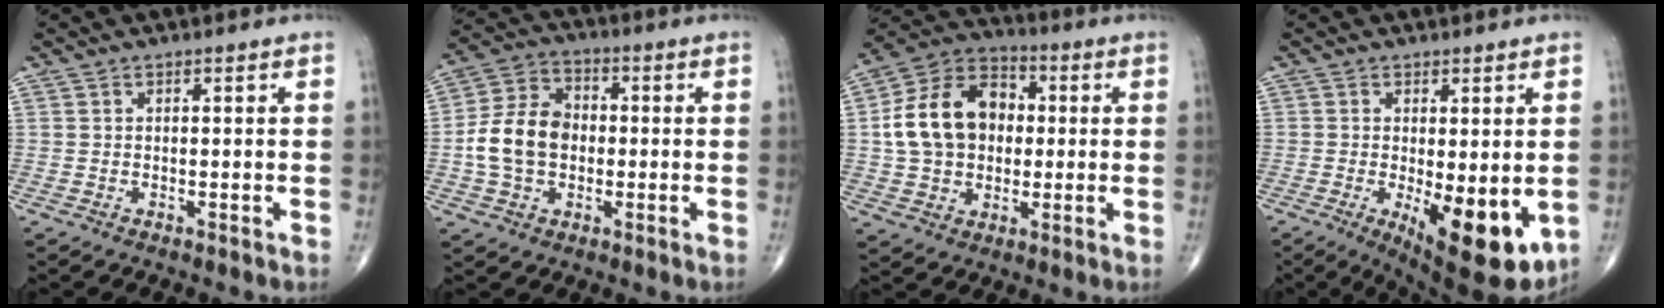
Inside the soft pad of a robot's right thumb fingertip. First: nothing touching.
{"total": 11.7, "force": [-1.0, 8.6, 7.8], "torque": [-0.135, 0.030, -0.026]}
{"total": 16.5, "force": [1.1, 12.4, 10.8], "torque": [-0.165, 0.027, 0.014]}
{"total": 13.1, "force": [-2.9, 4.9, 11.8], "torque": [-0.163, -0.027, -0.027]}